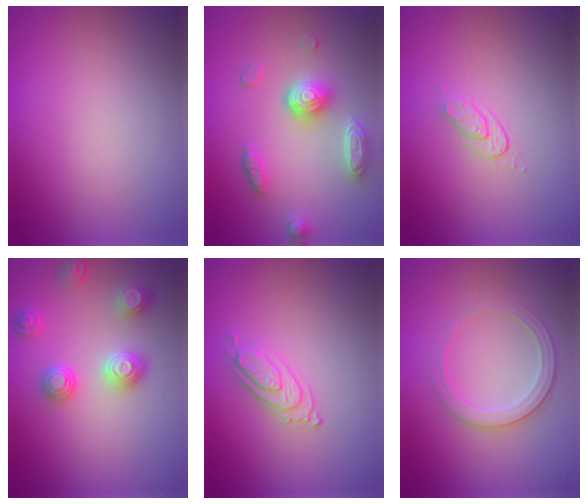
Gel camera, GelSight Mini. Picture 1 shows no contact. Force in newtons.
{"total": 5.0, "press": 3.7, "slide": 3.3}
{"total": 1.5, "press": 0.8, "slide": 1.3}
{"total": 3.5, "press": 3.4, "slide": 0.8}
{"total": 2.2, "press": 2.2, "slide": 0.3}
{"total": 2.8, "press": 2.6, "slide": 0.9}